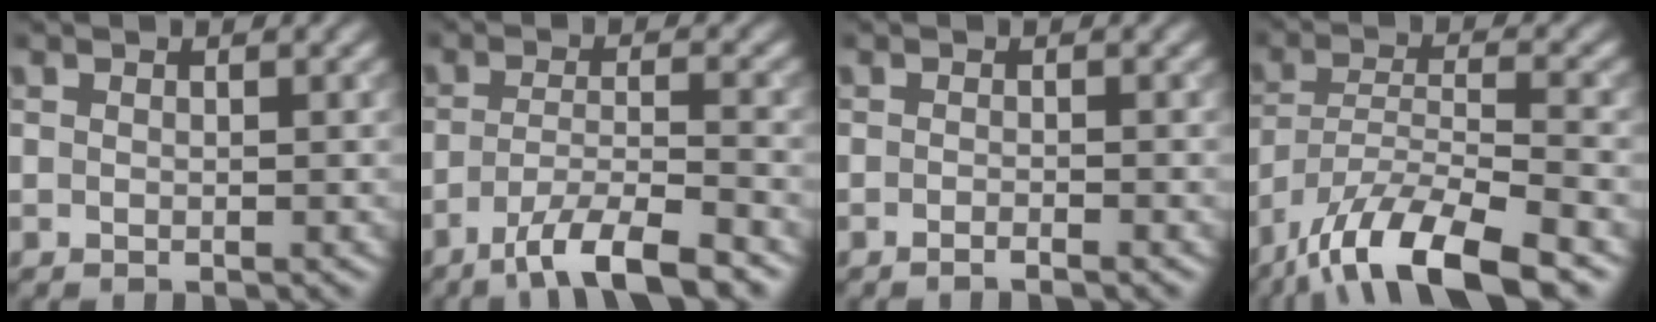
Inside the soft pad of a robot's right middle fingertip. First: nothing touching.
{"total": 6.2, "force": [-4.2, 1.2, 4.4], "torque": [-0.066, 0.000, -0.076]}
{"total": 1.1, "force": [-0.7, 0.2, 0.8], "torque": [-0.007, 0.000, -0.015]}
{"total": 10.5, "force": [-7.8, 2.5, 6.5], "torque": [-0.106, 0.003, -0.146]}